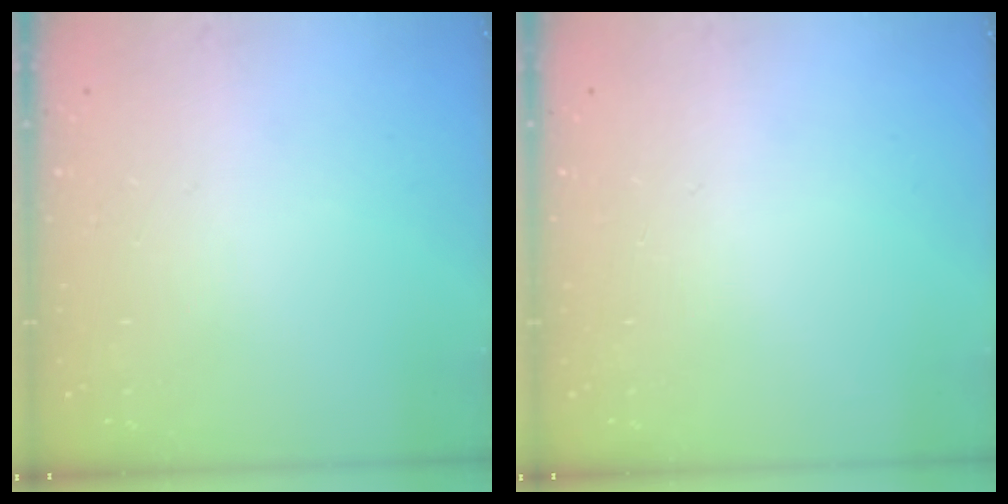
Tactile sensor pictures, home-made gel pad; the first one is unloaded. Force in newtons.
{"total": 0.0}